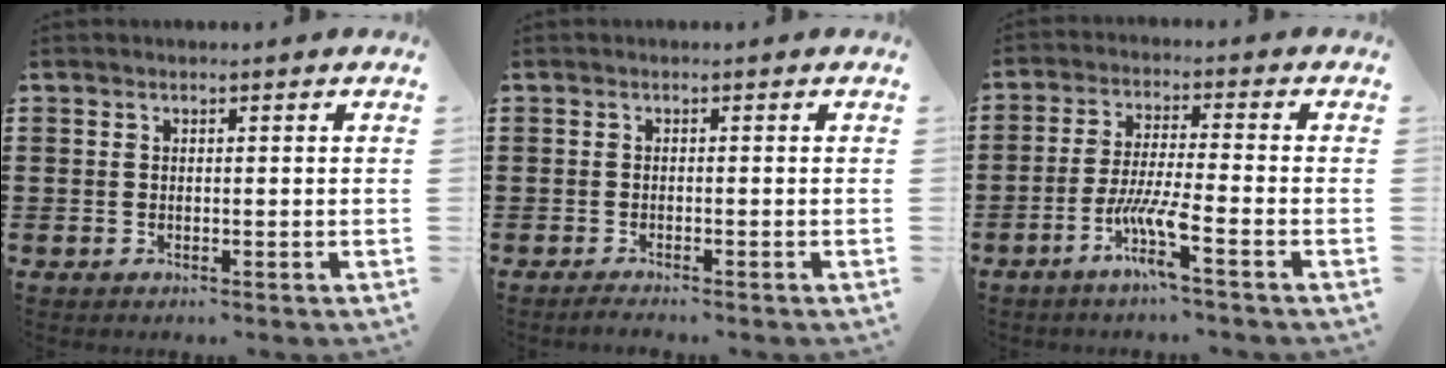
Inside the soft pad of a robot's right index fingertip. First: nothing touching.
{"total": 0.9, "force": [-0.9, 0.0, 0.1], "torque": [-0.004, -0.002, -0.018]}
{"total": 7.5, "force": [-4.1, 0.2, 6.3], "torque": [-0.140, -0.014, -0.082]}